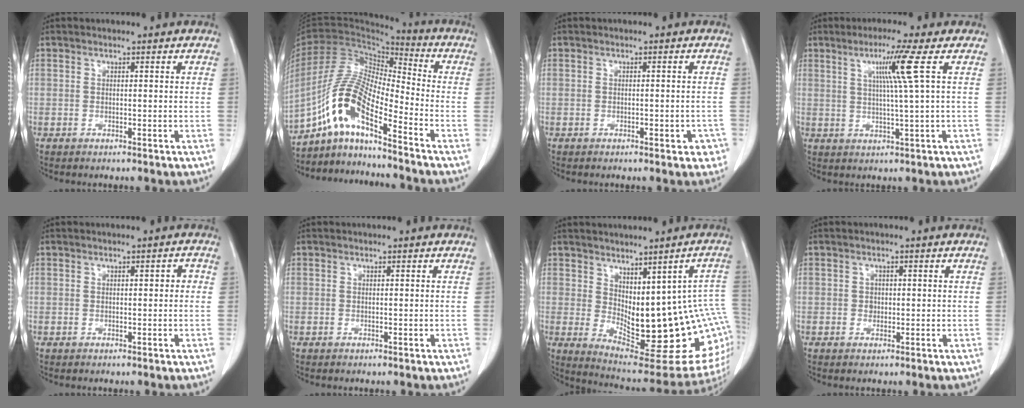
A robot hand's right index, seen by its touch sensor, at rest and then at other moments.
{"total": 12.5, "force": [-7.8, 2.2, 9.5], "torque": [-0.203, 0.012, -0.146]}
{"total": 2.9, "force": [-1.6, 1.1, 2.1], "torque": [-0.014, 0.003, -0.019]}
{"total": 6.3, "force": [2.0, -1.9, 5.6], "torque": [-0.106, -0.003, 0.041]}
{"total": 1.1, "force": [0.0, 0.6, 1.0], "torque": [-0.008, 0.008, 0.000]}
{"total": 0.0}
{"total": 20.6, "force": [-1.4, 7.4, 19.2], "torque": [-0.188, -0.004, 0.005]}
{"total": 1.1, "force": [-0.1, 1.0, 0.4], "torque": [-0.003, 0.003, -0.001]}